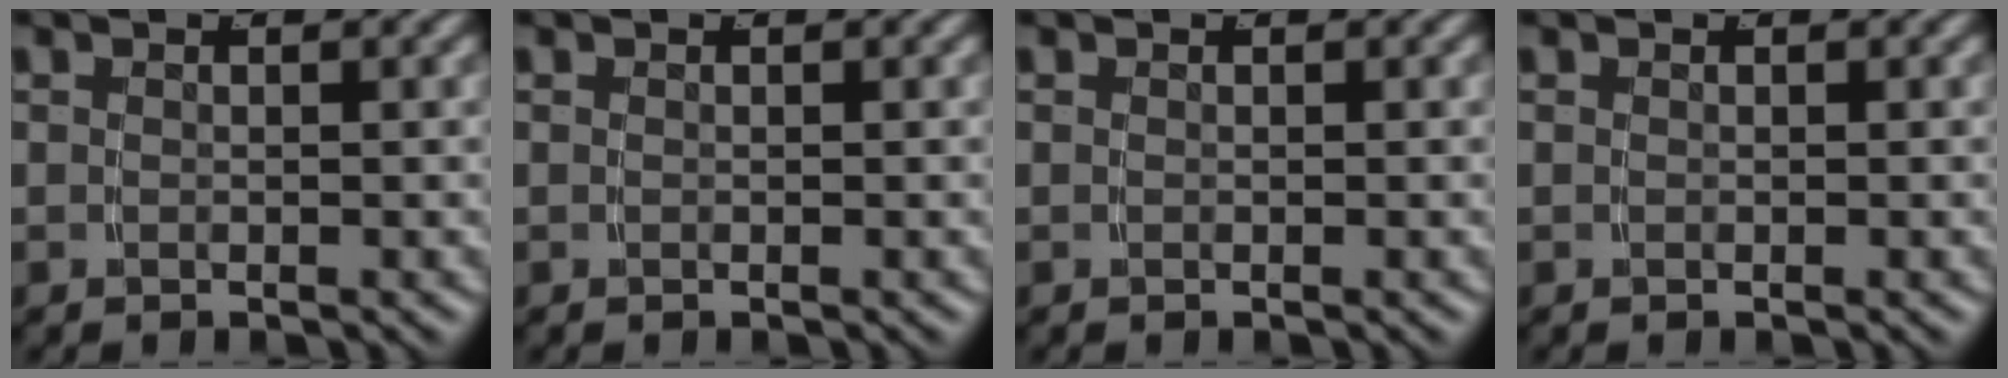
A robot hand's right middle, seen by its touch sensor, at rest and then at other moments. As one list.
[{"total": 0.0}, {"total": 0.0}, {"total": 0.0}]